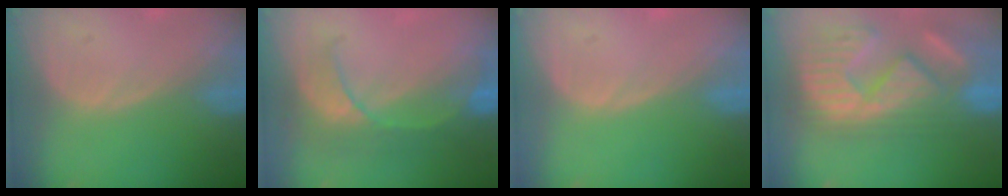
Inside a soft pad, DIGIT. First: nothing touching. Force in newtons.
{"total": 8.0, "press": 7.3, "slide": 3.3}
{"total": 0.0}
{"total": 13.8, "press": 12.2, "slide": 6.4}